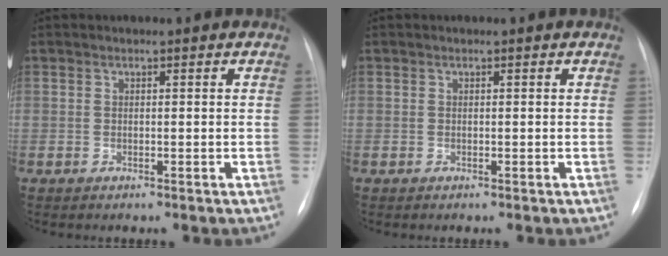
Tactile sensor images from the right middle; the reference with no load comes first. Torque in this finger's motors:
{"motor_torque": [0.62, -0.58, 0.06, 0.01]}